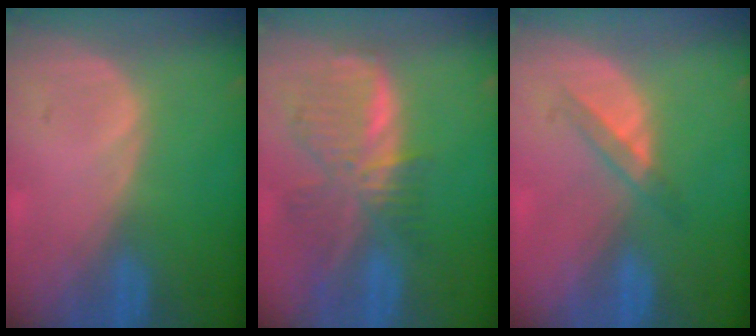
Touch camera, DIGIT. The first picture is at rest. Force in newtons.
{"total": 8.8, "press": 7.7, "slide": 4.4}
{"total": 2.6, "press": 2.4, "slide": 1.0}